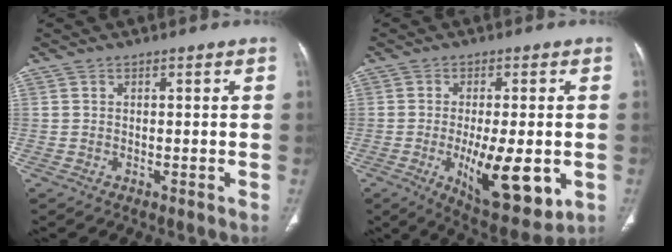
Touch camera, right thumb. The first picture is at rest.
{"total": 15.1, "force": [-3.5, 5.6, 13.5], "torque": [-0.194, -0.021, -0.040]}